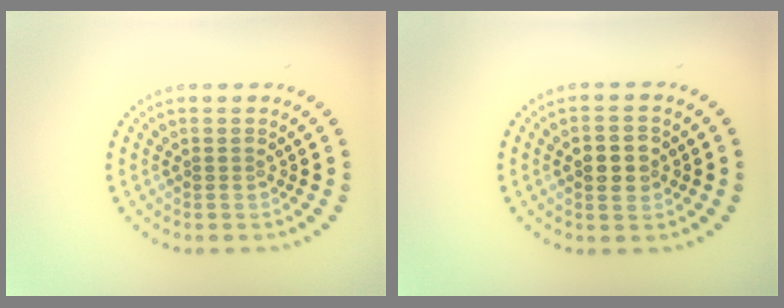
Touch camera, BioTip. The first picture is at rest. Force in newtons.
{"total": 2.9, "press": 2.9, "slide": 0.2}